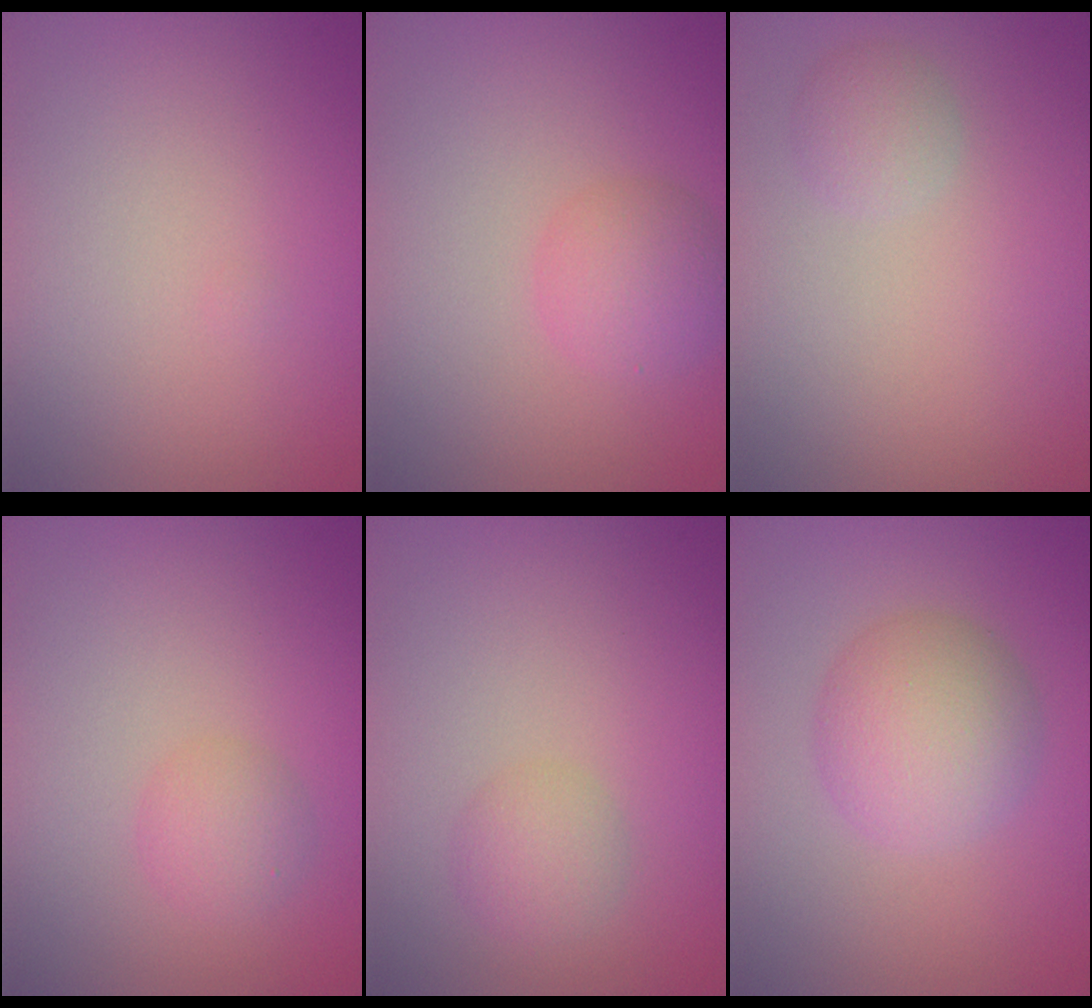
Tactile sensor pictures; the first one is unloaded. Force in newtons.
{"total": 2.8, "press": 2.8, "slide": 0.1}
{"total": 1.5, "press": 1.5, "slide": 0.0}
{"total": 1.8, "press": 1.8, "slide": 0.0}
{"total": 1.6, "press": 1.6, "slide": 0.2}
{"total": 4.8, "press": 4.8, "slide": 0.1}